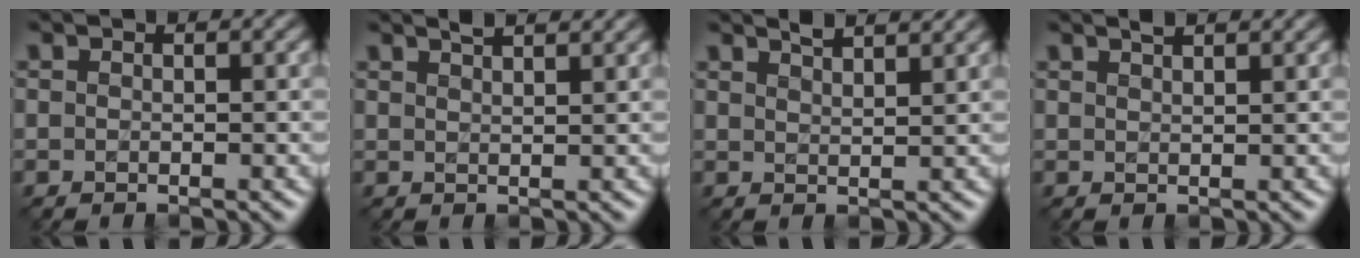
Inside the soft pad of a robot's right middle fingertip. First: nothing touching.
{"total": 2.9, "force": [2.3, 0.9, 1.5], "torque": [0.002, 0.013, 0.013]}
{"total": 3.2, "force": [2.6, 0.8, 1.6], "torque": [-0.001, 0.012, 0.021]}
{"total": 1.8, "force": [1.4, 0.4, 0.9], "torque": [-0.004, 0.006, 0.012]}